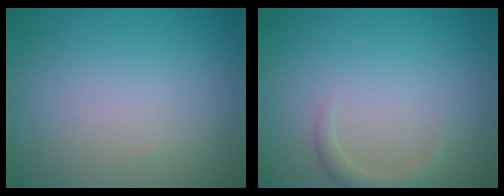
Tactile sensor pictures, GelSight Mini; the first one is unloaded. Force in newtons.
{"total": 1.6, "press": 1.6, "slide": 0.1}